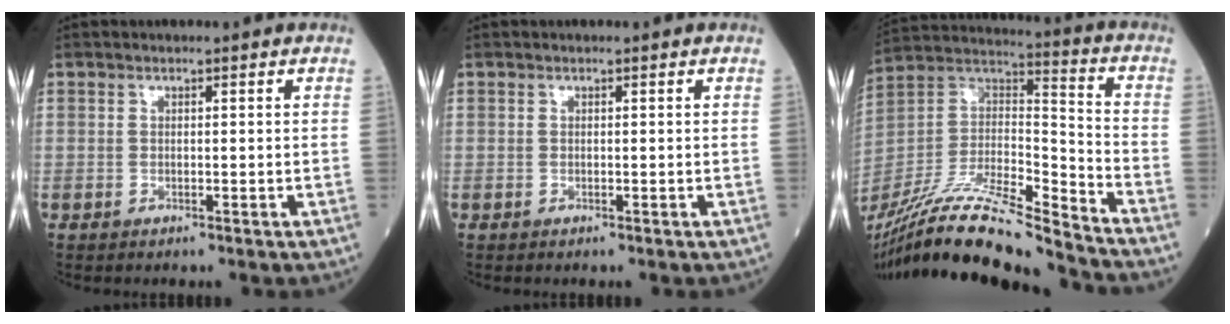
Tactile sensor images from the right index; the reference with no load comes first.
{"total": 0.0}
{"total": 22.9, "force": [-20.3, 0.5, 10.6], "torque": [-0.244, -0.009, -0.366]}